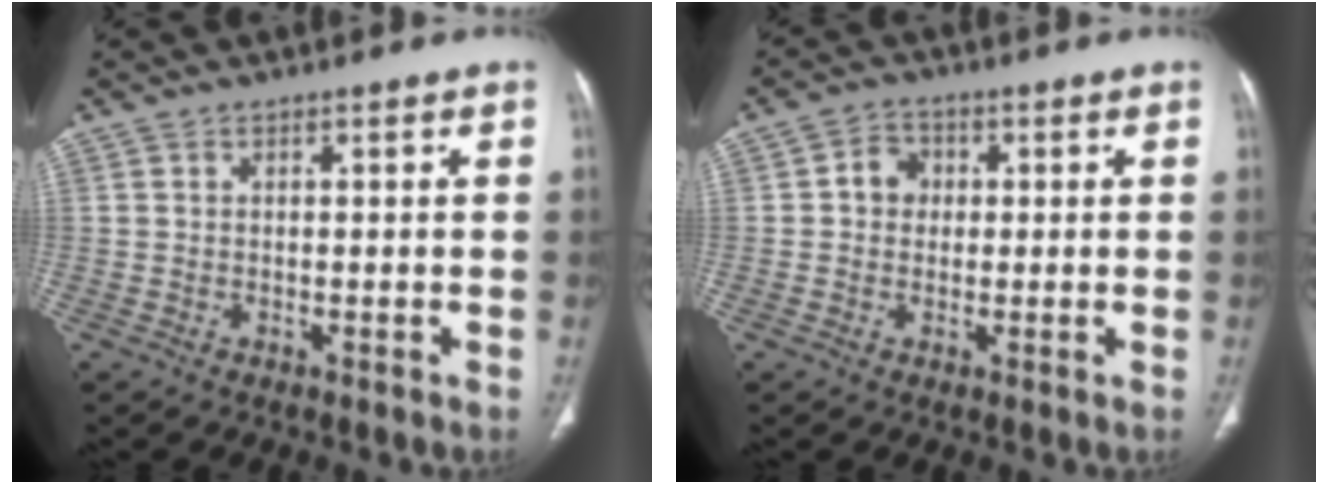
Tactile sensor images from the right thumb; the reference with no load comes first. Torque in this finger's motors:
{"motor_torque": [0.21, 1.23, 0.31, -0.14, -0.02]}